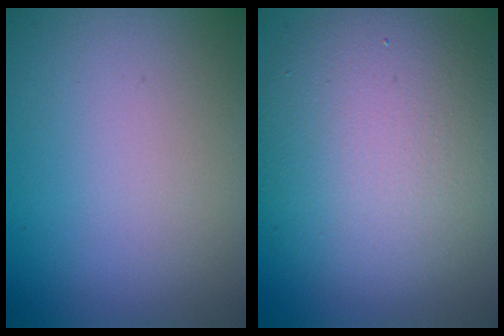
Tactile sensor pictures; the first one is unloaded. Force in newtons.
{"total": 9.0, "press": 8.9, "slide": 0.9}